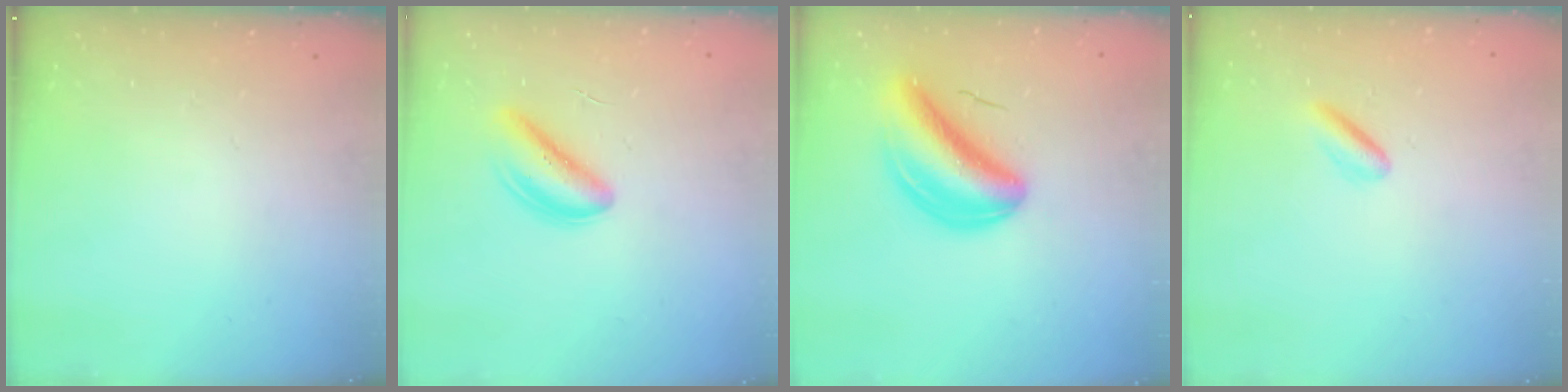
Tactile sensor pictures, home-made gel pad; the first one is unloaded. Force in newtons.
{"total": 4.4, "press": 4.3, "slide": 0.4}
{"total": 8.3, "press": 8.0, "slide": 2.5}
{"total": 2.9, "press": 2.7, "slide": 1.1}